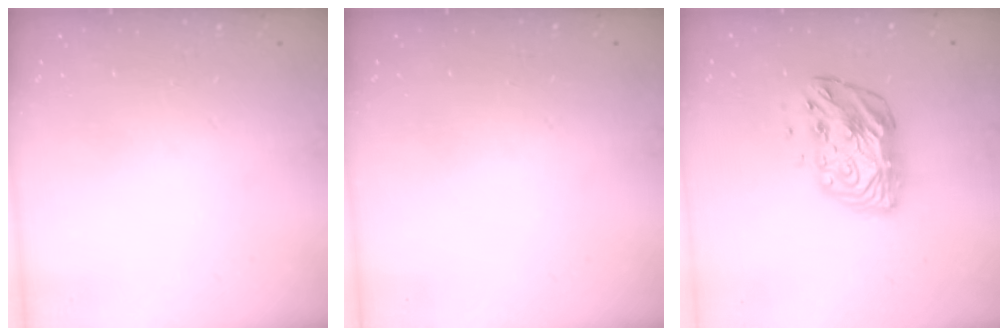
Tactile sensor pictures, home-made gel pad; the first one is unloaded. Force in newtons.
{"total": 0.0}
{"total": 12.7, "press": 12.7, "slide": 1.0}